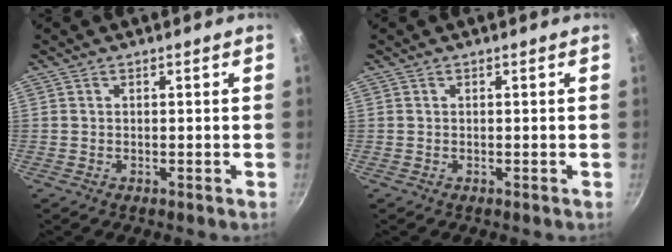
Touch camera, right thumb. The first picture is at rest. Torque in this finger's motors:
{"motor_torque": [-0.07, 0.07, 0.01, 0.00, 0.01]}